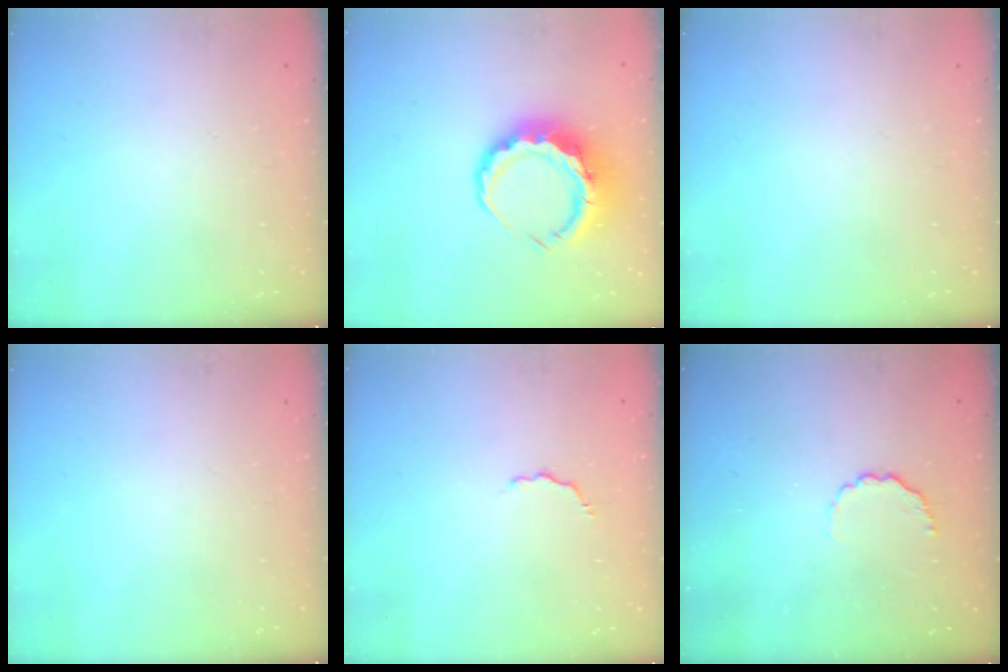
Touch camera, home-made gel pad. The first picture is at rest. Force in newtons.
{"total": 8.8, "press": 8.6, "slide": 1.8}
{"total": 0.0}
{"total": 0.0}
{"total": 3.7, "press": 3.7, "slide": 0.8}
{"total": 4.7, "press": 4.4, "slide": 1.4}